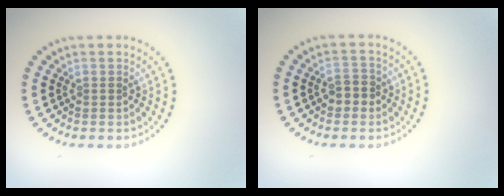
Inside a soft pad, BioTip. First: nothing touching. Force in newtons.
{"total": 1.8, "press": 1.8, "slide": 0.5}